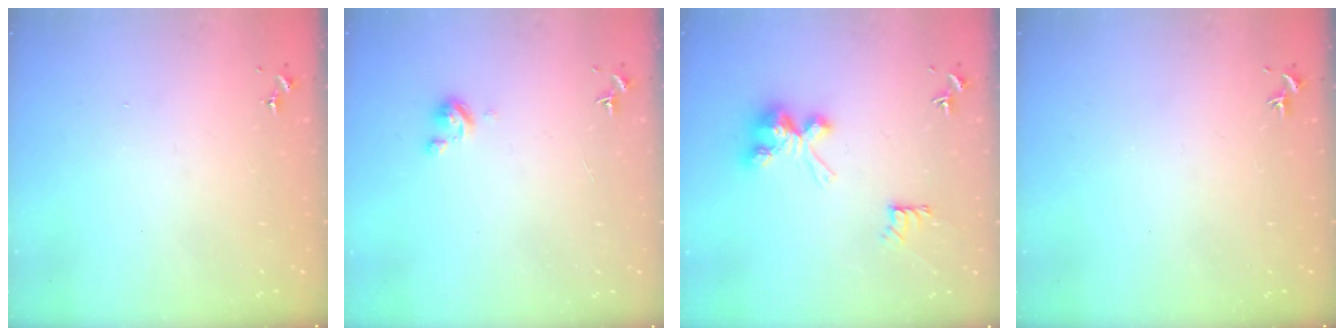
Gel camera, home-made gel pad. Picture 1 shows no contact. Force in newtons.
{"total": 3.1, "press": 3.1, "slide": 0.3}
{"total": 9.9, "press": 9.9, "slide": 0.4}
{"total": 0.0}